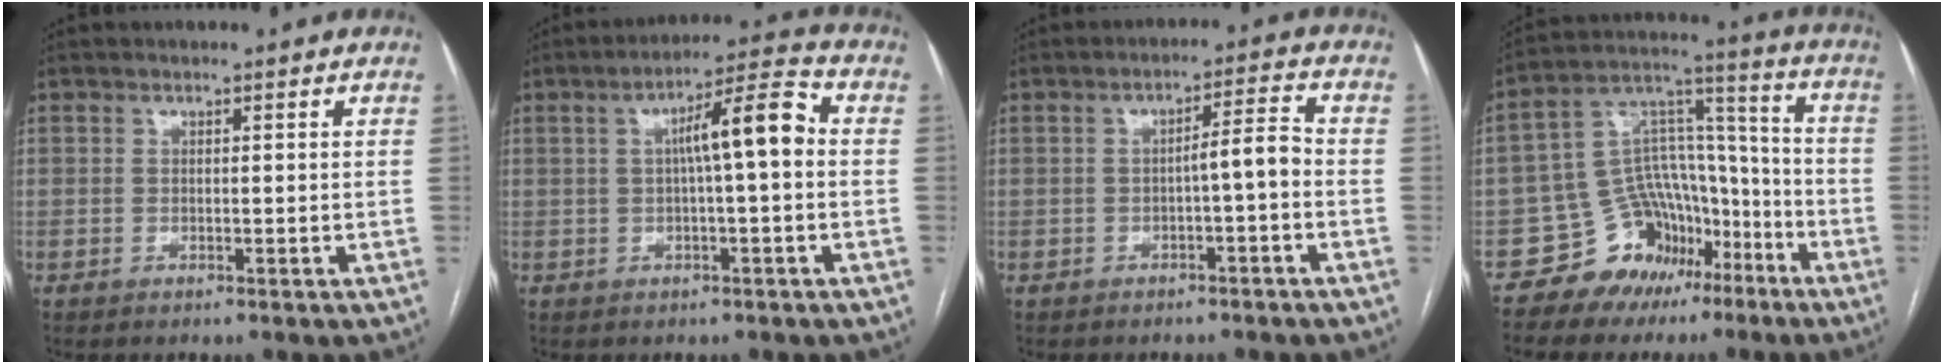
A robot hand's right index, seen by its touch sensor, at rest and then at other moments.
{"total": 8.7, "force": [0.7, 0.9, 8.6], "torque": [-0.137, 0.028, 0.010]}
{"total": 4.2, "force": [-1.0, 0.4, 4.0], "torque": [-0.057, 0.016, -0.013]}
{"total": 13.6, "force": [-8.1, 9.9, 4.7], "torque": [-0.073, 0.082, -0.125]}